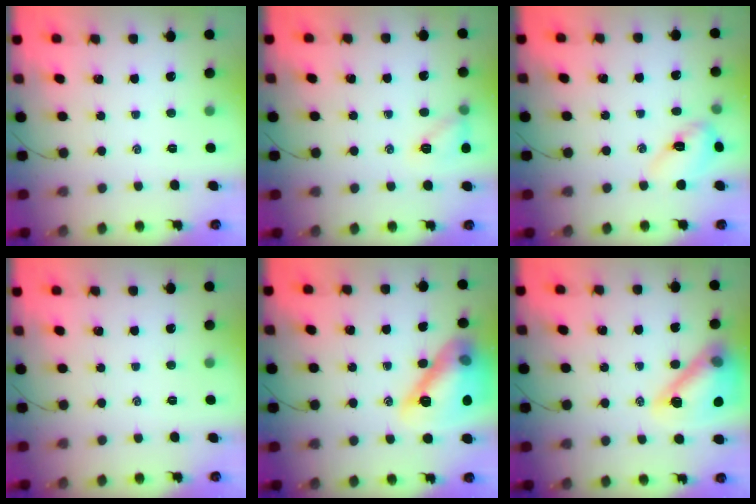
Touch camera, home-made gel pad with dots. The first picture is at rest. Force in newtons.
{"total": 8.2, "press": 8.2, "slide": 1.0}
{"total": 8.1, "press": 8.1, "slide": 0.8}
{"total": 0.0}
{"total": 18.3, "press": 18.2, "slide": 1.6}
{"total": 17.4, "press": 17.2, "slide": 2.4}